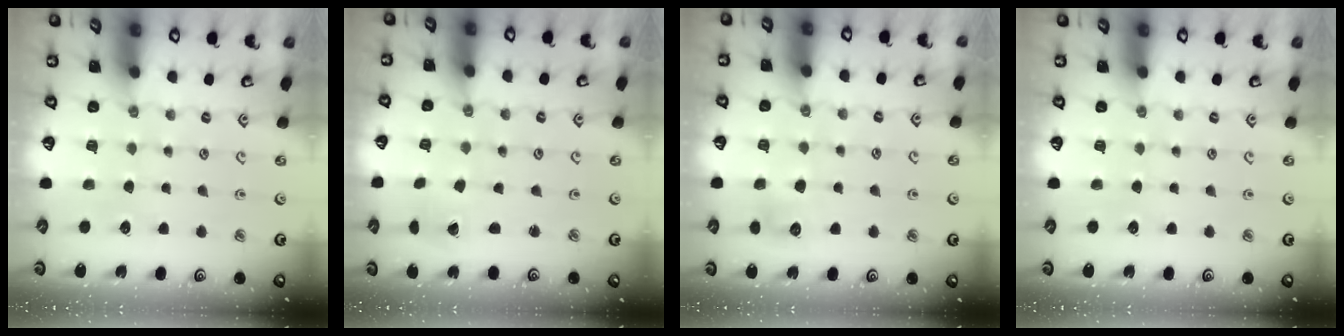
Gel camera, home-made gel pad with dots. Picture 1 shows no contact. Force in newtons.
{"total": 1.8, "press": 1.8, "slide": 0.2}
{"total": 5.3, "press": 5.3, "slide": 0.6}
{"total": 0.0}